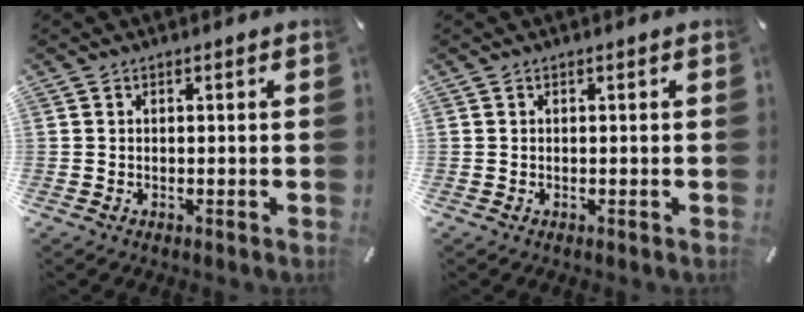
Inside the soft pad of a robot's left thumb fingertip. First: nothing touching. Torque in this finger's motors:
{"motor_torque": [0.00, 0.00, 0.00, 0.01, 0.00]}